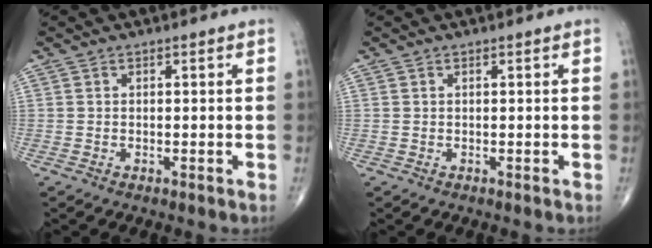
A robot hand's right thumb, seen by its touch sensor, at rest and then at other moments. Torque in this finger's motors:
{"motor_torque": [-0.01, 0.01, 0.29, 0.14, 0.01]}